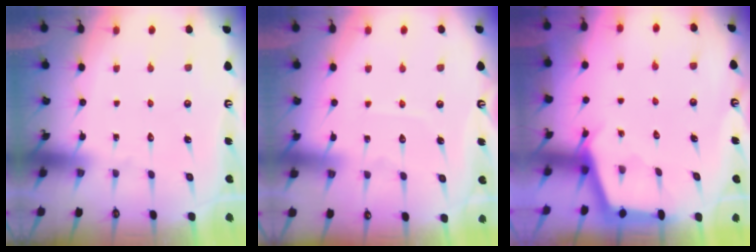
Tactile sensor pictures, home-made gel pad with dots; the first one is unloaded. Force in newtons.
{"total": 4.0, "press": 4.0, "slide": 0.6}
{"total": 2.8, "press": 2.7, "slide": 0.3}